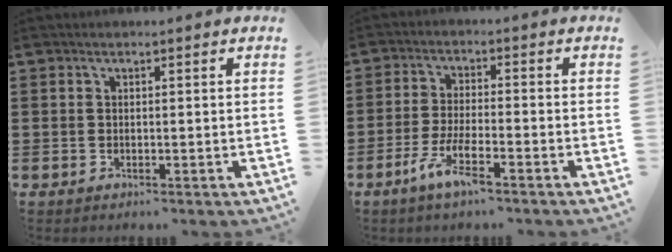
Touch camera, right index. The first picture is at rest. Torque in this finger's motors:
{"motor_torque": [1.11, 1.03, 0.61, 0.16]}